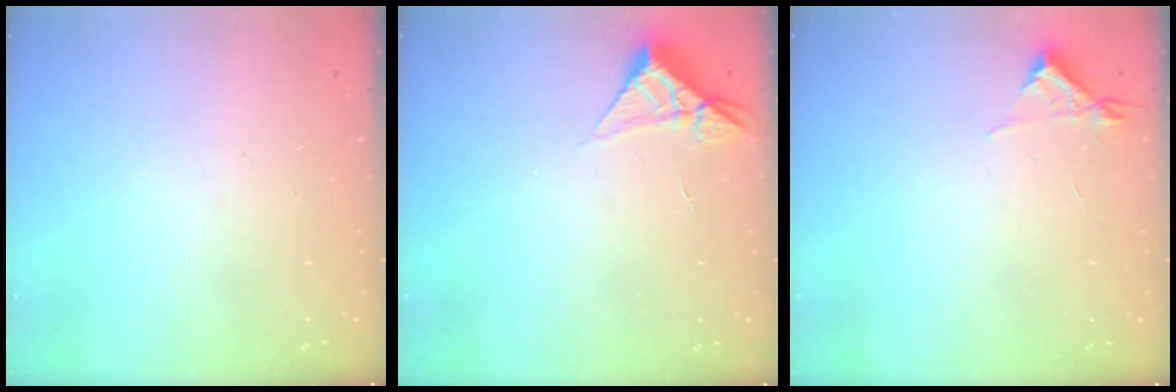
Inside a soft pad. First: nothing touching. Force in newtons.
{"total": 5.2, "press": 5.2, "slide": 0.3}
{"total": 5.0, "press": 4.9, "slide": 0.7}